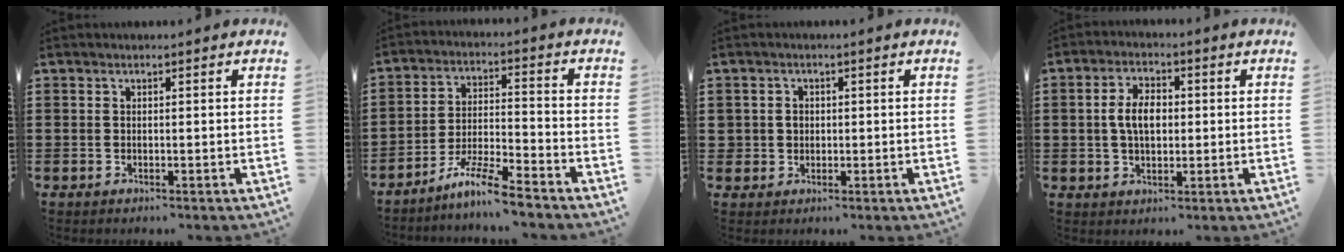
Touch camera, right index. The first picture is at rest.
{"total": 7.6, "force": [-6.6, -0.1, 3.7], "torque": [-0.080, -0.005, -0.129]}
{"total": 2.4, "force": [-0.2, 2.4, 0.4], "torque": [-0.019, 0.008, -0.007]}
{"total": 5.5, "force": [0.2, 3.1, 4.6], "torque": [-0.091, 0.005, -0.003]}